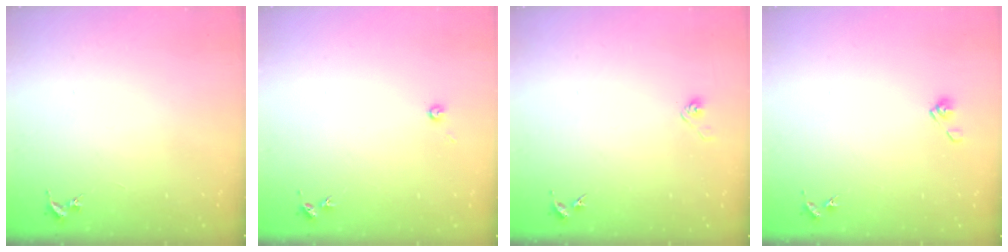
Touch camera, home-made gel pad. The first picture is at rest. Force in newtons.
{"total": 3.0, "press": 3.0, "slide": 0.3}
{"total": 3.0, "press": 2.9, "slide": 0.9}
{"total": 4.7, "press": 4.2, "slide": 2.2}